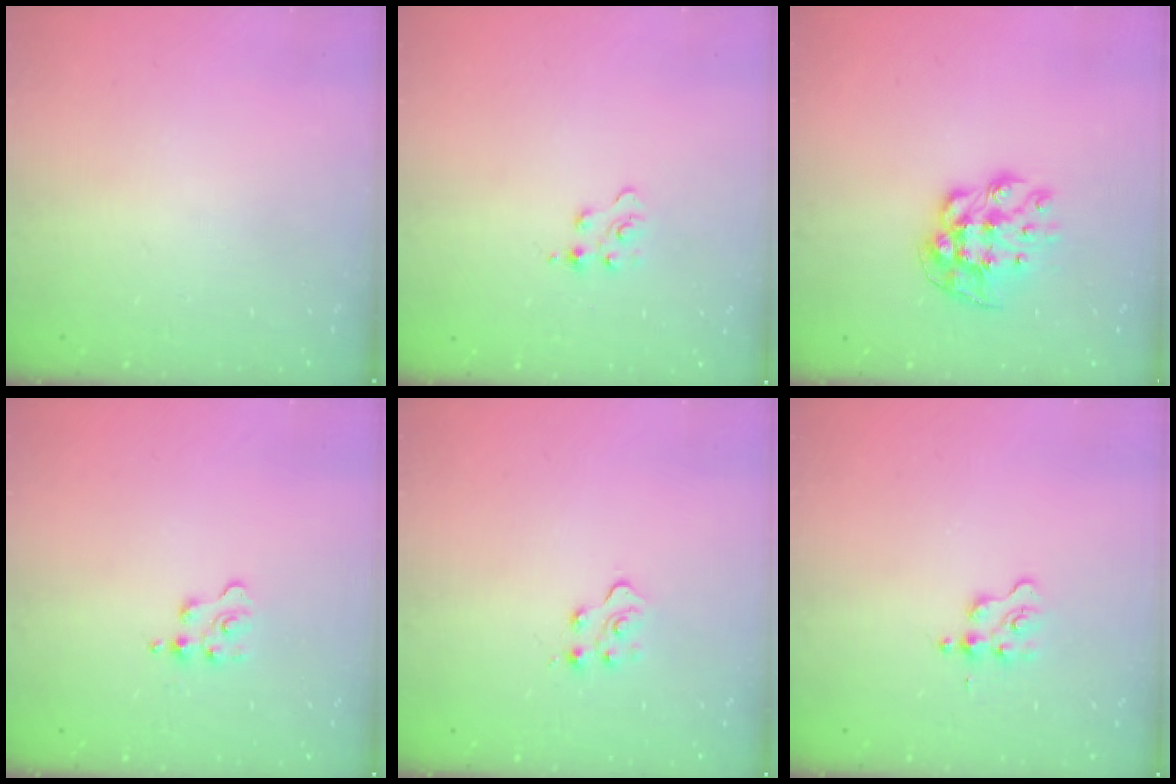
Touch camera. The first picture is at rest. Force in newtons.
{"total": 2.3, "press": 2.3, "slide": 0.4}
{"total": 9.7, "press": 9.7, "slide": 0.5}
{"total": 3.0, "press": 3.0, "slide": 0.5}
{"total": 4.9, "press": 4.9, "slide": 0.3}
{"total": 1.8, "press": 1.7, "slide": 0.3}